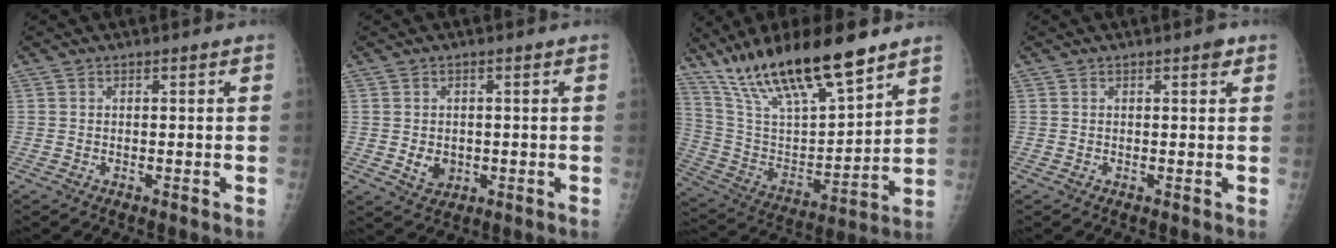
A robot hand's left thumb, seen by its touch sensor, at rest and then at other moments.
{"total": 3.6, "force": [-0.4, 2.9, 2.1], "torque": [-0.021, -0.001, 0.004]}
{"total": 22.9, "force": [16.5, 5.7, 14.8], "torque": [-0.248, -0.057, 0.307]}
{"total": 1.3, "force": [0.8, 0.5, 1.0], "torque": [-0.011, -0.001, 0.008]}